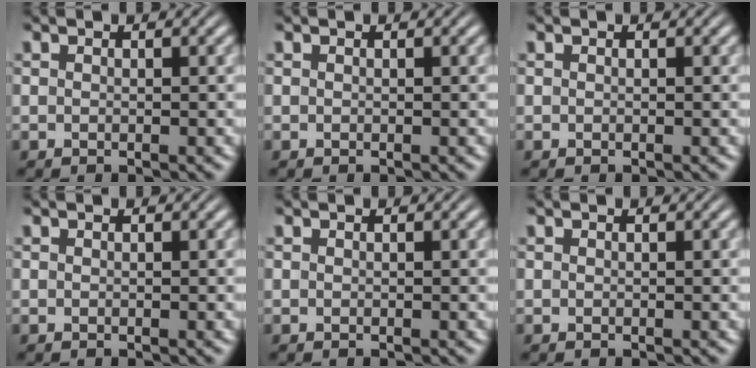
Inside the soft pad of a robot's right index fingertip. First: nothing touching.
{"total": 0.0}
{"total": 0.0}
{"total": 0.0}
{"total": 0.0}
{"total": 0.0}